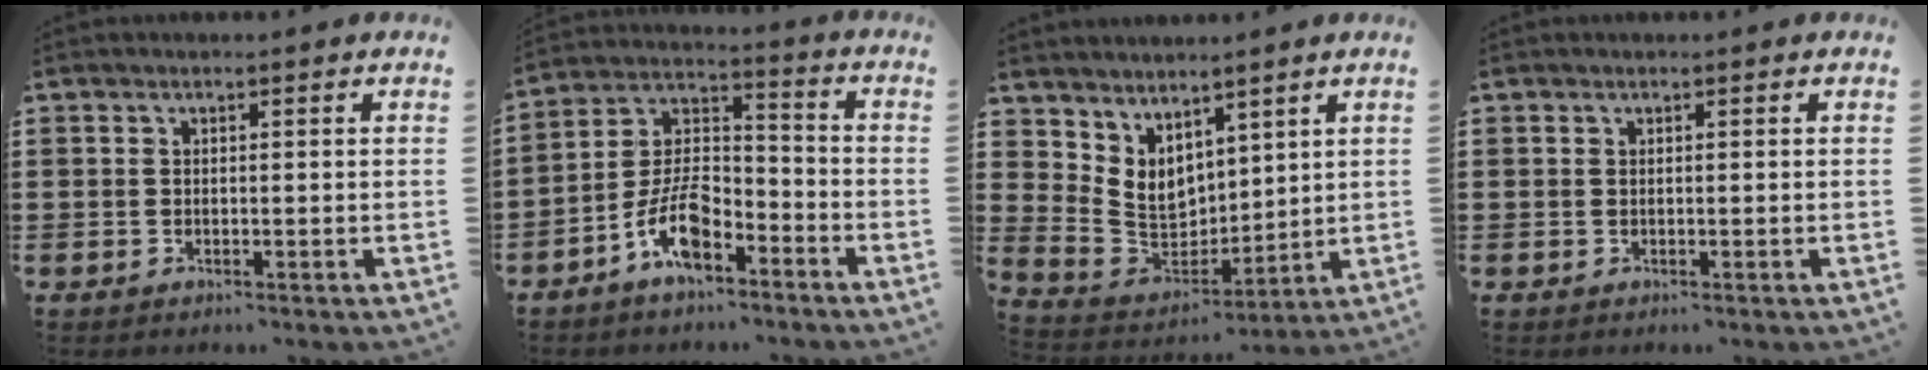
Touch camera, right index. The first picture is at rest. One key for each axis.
{"total": 9.3, "fx": -6.1, "fy": 4.0, "fz": 5.8, "tx": -0.135, "ty": 0.006, "tz": -0.121}
{"total": 5.9, "fx": 3.2, "fy": 4.5, "fz": 2.0, "tx": -0.076, "ty": -0.023, "tz": 0.064}
{"total": 0.0}